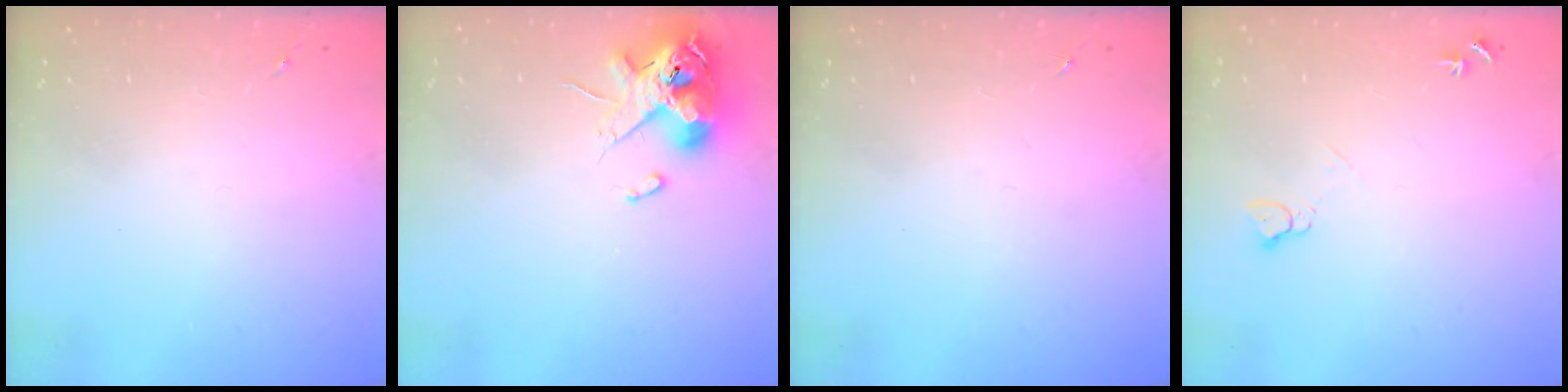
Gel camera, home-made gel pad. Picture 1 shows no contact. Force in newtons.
{"total": 12.6, "press": 12.4, "slide": 2.1}
{"total": 0.0}
{"total": 5.1, "press": 5.1, "slide": 0.6}